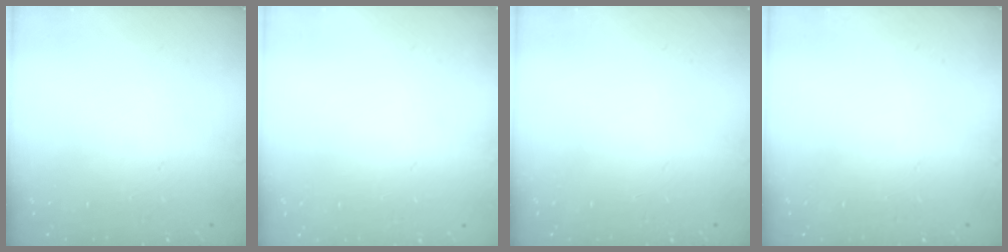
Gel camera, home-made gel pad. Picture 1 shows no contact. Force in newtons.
{"total": 0.0}
{"total": 0.0}
{"total": 0.0}